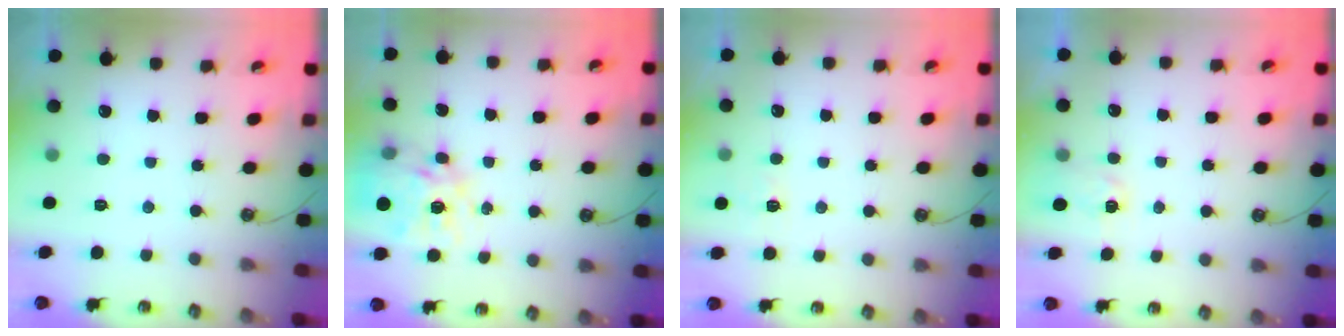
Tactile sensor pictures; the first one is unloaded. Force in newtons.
{"total": 14.5, "press": 14.5, "slide": 1.0}
{"total": 2.8, "press": 2.8, "slide": 0.4}
{"total": 2.9, "press": 2.9, "slide": 0.4}